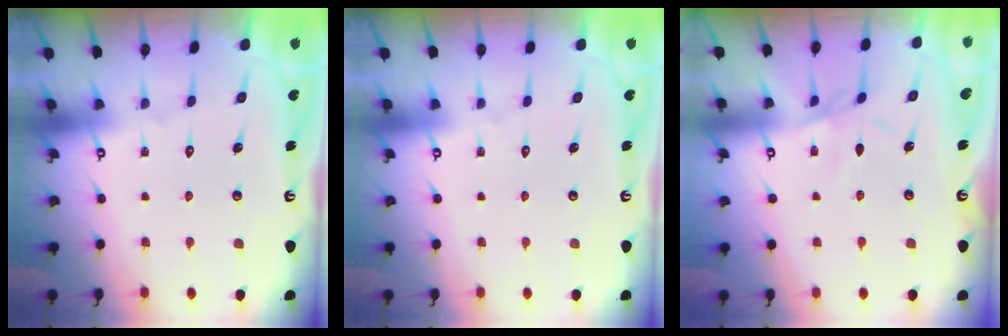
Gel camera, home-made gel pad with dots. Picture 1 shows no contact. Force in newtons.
{"total": 0.0}
{"total": 3.1, "press": 3.1, "slide": 0.2}